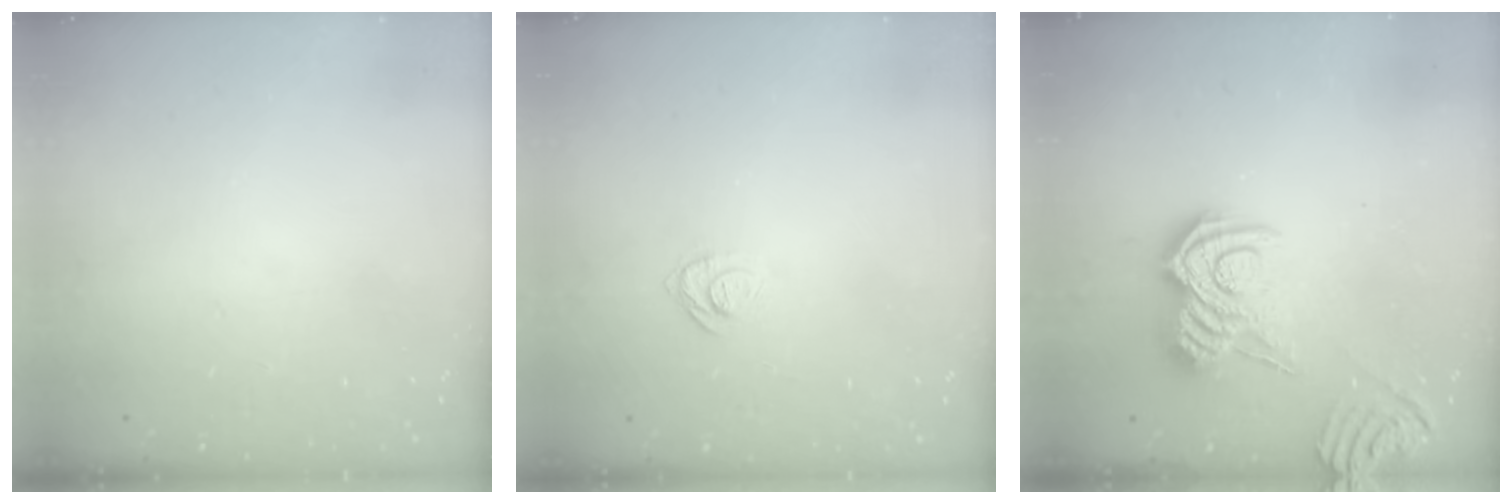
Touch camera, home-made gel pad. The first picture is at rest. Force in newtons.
{"total": 7.4, "press": 7.3, "slide": 0.7}
{"total": 12.3, "press": 12.3, "slide": 0.6}